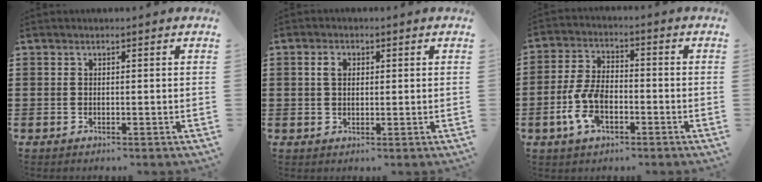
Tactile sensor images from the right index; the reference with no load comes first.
{"total": 2.3, "force": [0.6, 1.5, 1.6], "torque": [-0.035, 0.009, 0.010]}
{"total": 7.8, "force": [-2.5, 4.2, 6.1], "torque": [-0.145, 0.000, -0.053]}